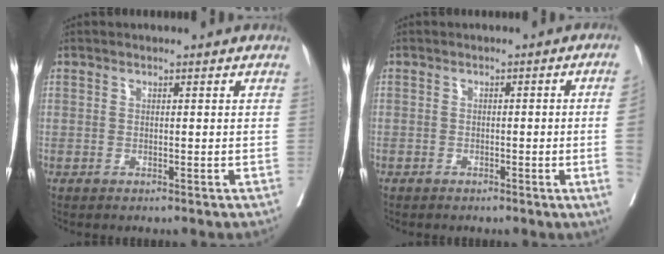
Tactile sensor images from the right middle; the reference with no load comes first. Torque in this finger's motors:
{"motor_torque": [1.03, -1.11, -0.90, -0.21]}